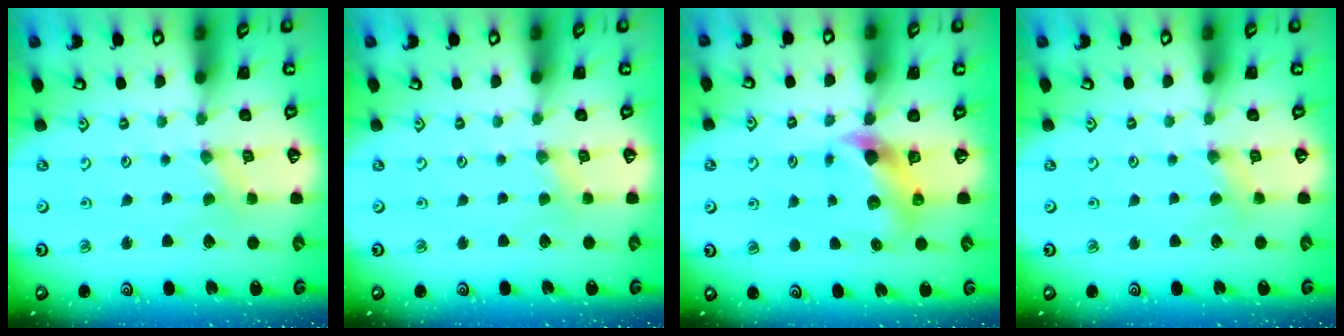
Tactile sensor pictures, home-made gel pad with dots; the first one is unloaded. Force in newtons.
{"total": 1.4, "press": 1.4, "slide": 0.3}
{"total": 7.4, "press": 7.3, "slide": 1.2}
{"total": 2.8, "press": 2.7, "slide": 0.6}